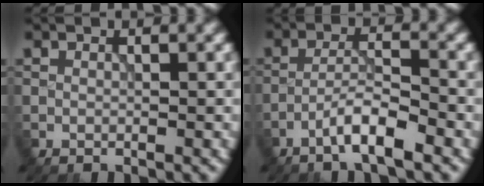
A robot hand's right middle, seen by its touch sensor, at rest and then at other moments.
{"total": 3.7, "force": [-2.4, 0.4, 2.7], "torque": [-0.049, 0.011, -0.052]}